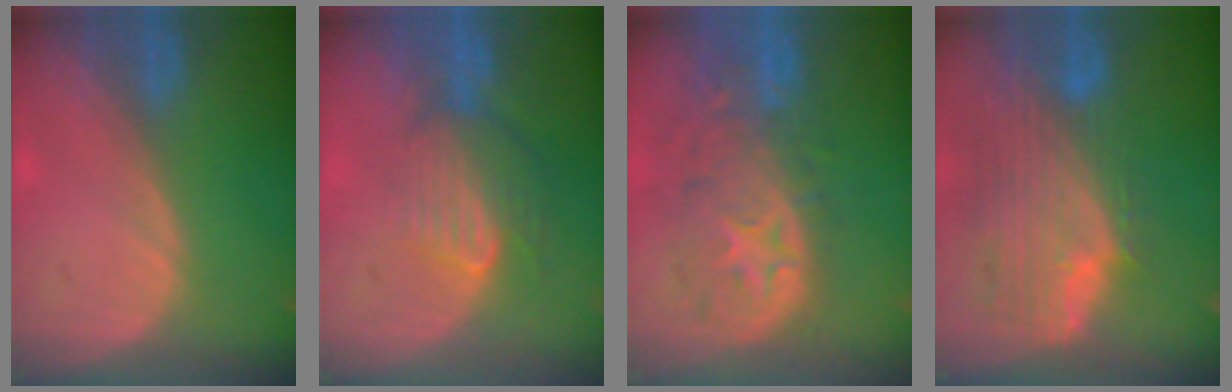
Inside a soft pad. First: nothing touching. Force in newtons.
{"total": 7.9, "press": 7.3, "slide": 3.0}
{"total": 11.0, "press": 9.7, "slide": 5.2}
{"total": 11.7, "press": 10.0, "slide": 6.1}